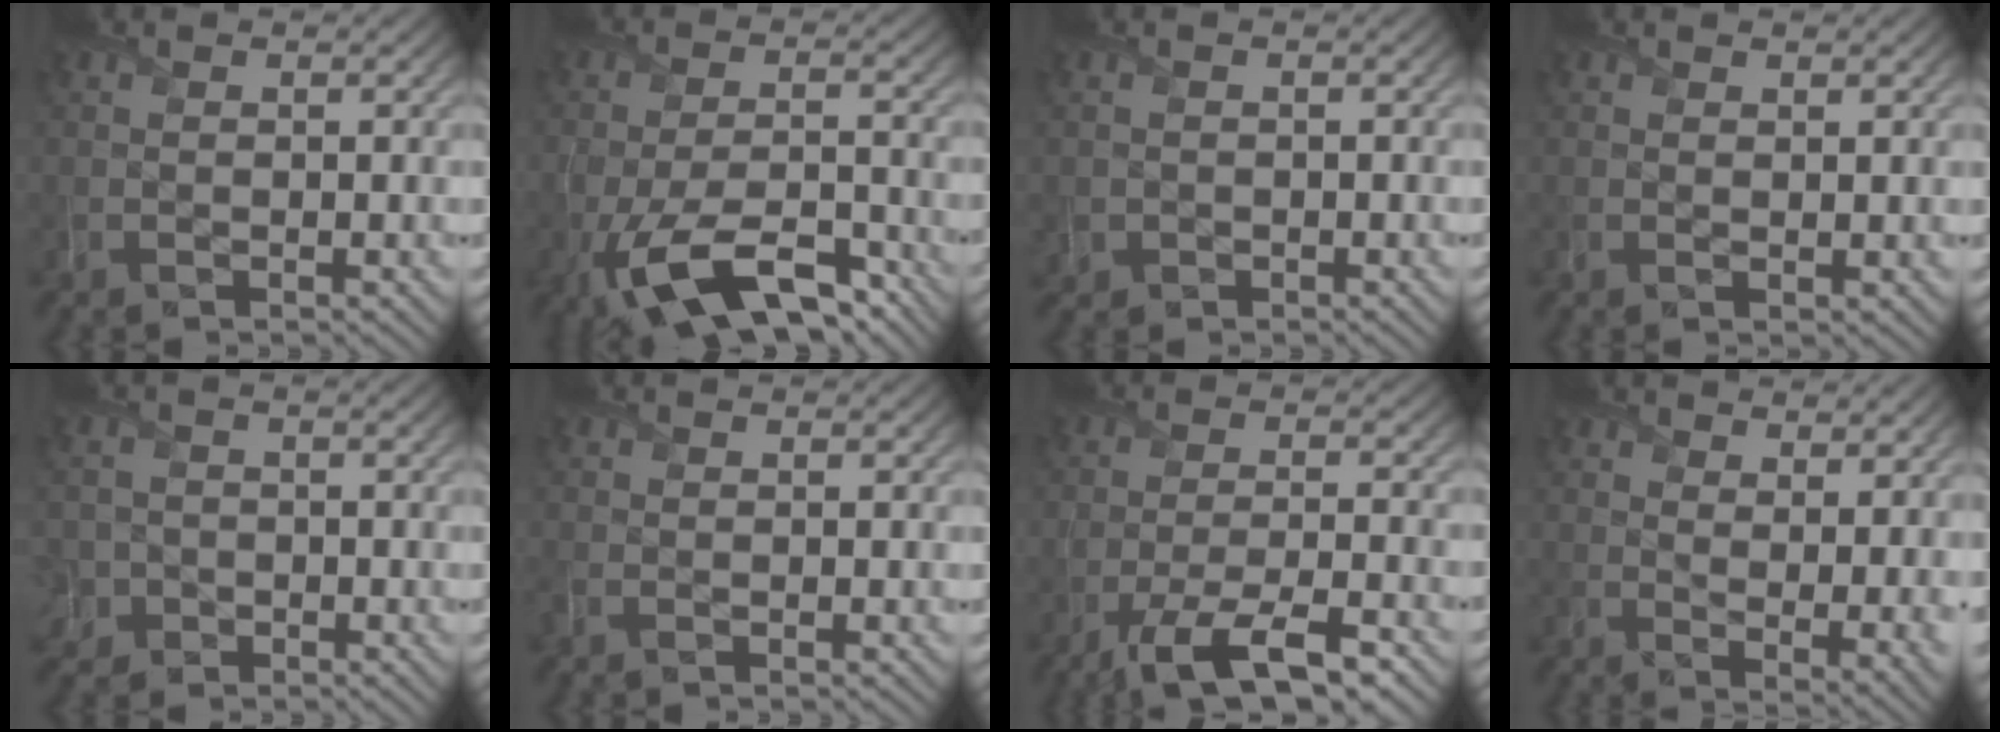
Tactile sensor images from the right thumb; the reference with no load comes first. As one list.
[{"total": 12.3, "force": [-7.5, 4.9, 8.4], "torque": [-0.160, -0.013, -0.136]}, {"total": 1.3, "force": [-0.5, 1.2, 0.0], "torque": [0.004, -0.007, -0.012]}, {"total": 1.1, "force": [0.8, 0.2, 0.7], "torque": [-0.014, -0.005, 0.014]}, {"total": 4.1, "force": [-1.8, 3.5, 1.1], "torque": [-0.031, -0.002, -0.044]}, {"total": 1.2, "force": [-0.8, 0.4, 0.7], "torque": [-0.025, -0.010, -0.022]}, {"total": 8.4, "force": [-5.8, 2.1, 5.7], "torque": [-0.102, -0.001, -0.103]}, {"total": 7.3, "force": [4.2, 2.7, 5.3], "torque": [-0.086, -0.008, 0.079]}]